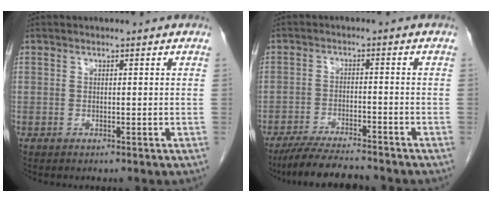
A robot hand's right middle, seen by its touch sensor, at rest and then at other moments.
{"total": 9.1, "force": [-8.2, 0.6, 4.0], "torque": [-0.066, -0.021, -0.134]}